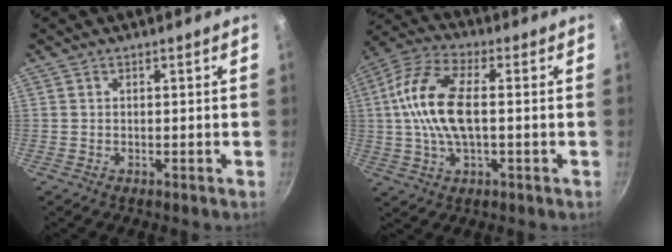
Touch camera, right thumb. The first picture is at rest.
{"total": 13.9, "force": [0.3, 6.4, 12.4], "torque": [-0.245, 0.026, -0.008]}